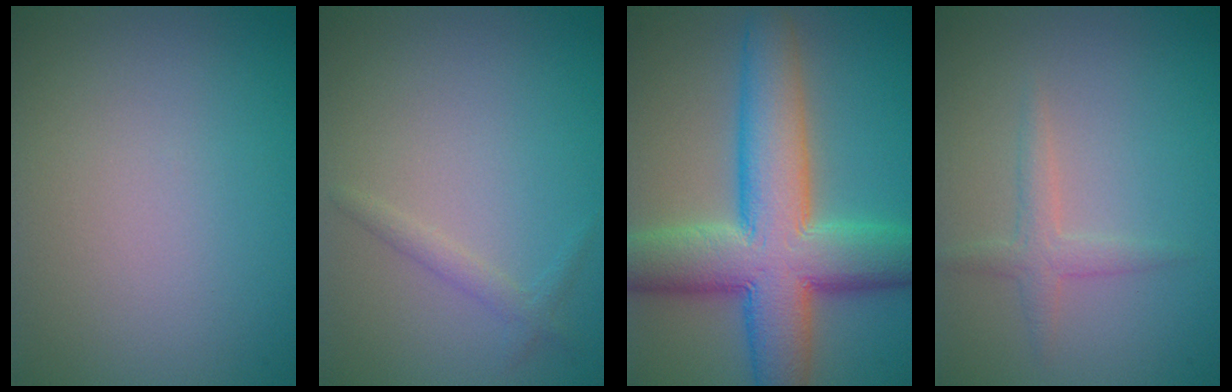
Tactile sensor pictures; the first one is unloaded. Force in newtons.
{"total": 1.1, "press": 1.1, "slide": 0.0}
{"total": 11.5, "press": 11.5, "slide": 0.3}
{"total": 1.7, "press": 1.7, "slide": 0.1}